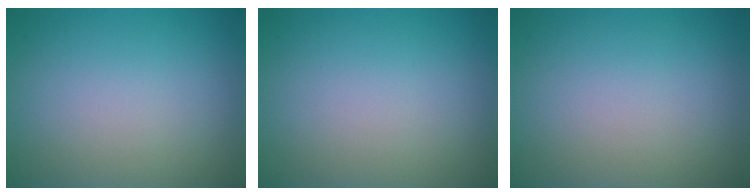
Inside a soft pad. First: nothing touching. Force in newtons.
{"total": 0.0}
{"total": 0.0}